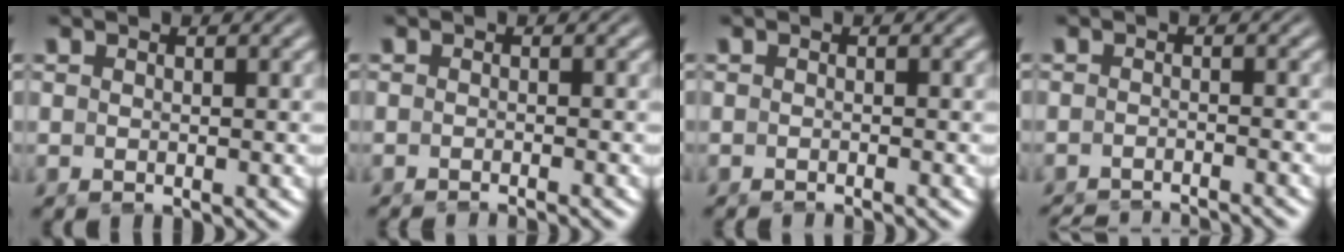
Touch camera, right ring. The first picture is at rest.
{"total": 2.4, "force": [-2.3, -0.2, 0.5], "torque": [-0.002, -0.008, -0.033]}
{"total": 1.7, "force": [-1.7, -0.3, 0.3], "torque": [-0.001, -0.006, -0.023]}
{"total": 4.4, "force": [-4.4, 0.1, 0.2], "torque": [0.001, -0.018, -0.065]}